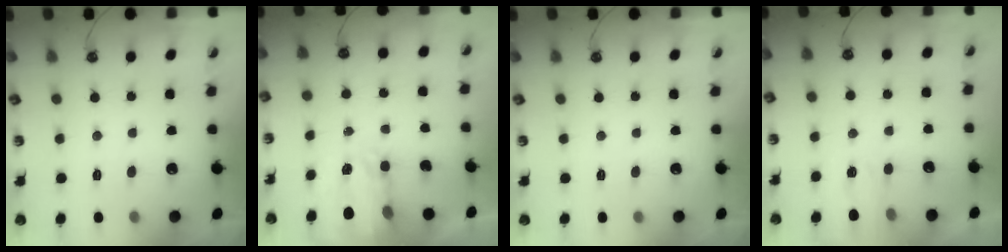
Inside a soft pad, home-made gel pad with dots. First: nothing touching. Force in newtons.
{"total": 3.8, "press": 3.8, "slide": 0.6}
{"total": 0.0}
{"total": 1.3, "press": 1.2, "slide": 0.2}